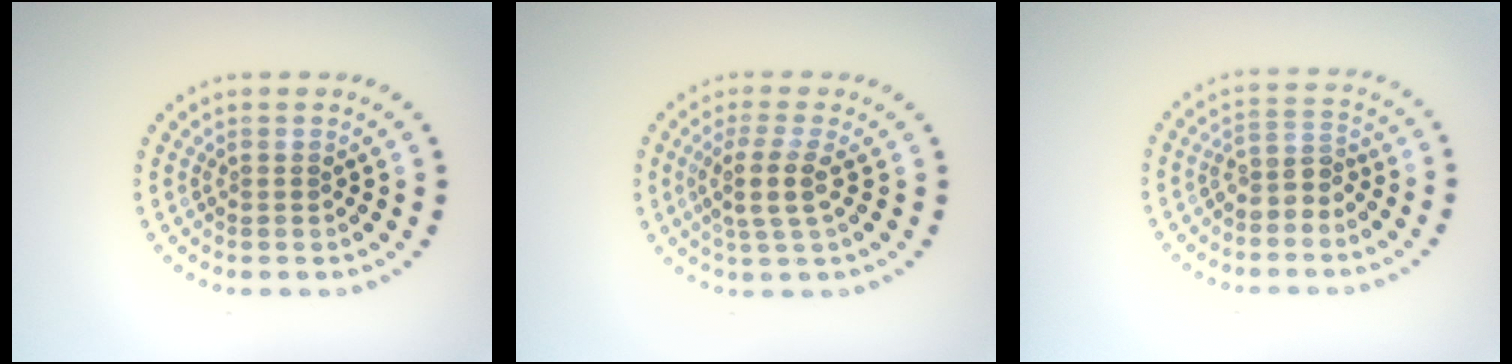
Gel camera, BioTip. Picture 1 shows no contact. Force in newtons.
{"total": 2.9, "press": 2.3, "slide": 1.7}
{"total": 2.4, "press": 2.0, "slide": 1.4}